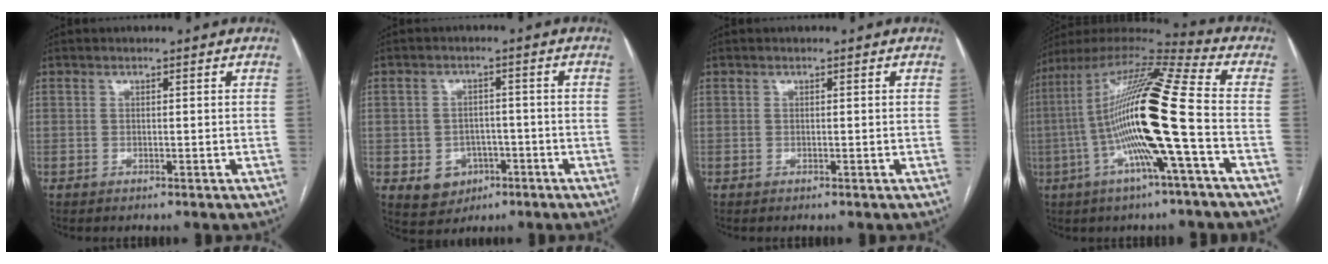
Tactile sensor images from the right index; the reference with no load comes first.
{"total": 6.0, "force": [-2.2, 5.2, 2.1], "torque": [-0.030, 0.009, -0.021]}
{"total": 0.0}
{"total": 20.3, "force": [-3.3, 0.2, 20.0], "torque": [-0.382, 0.005, -0.074]}